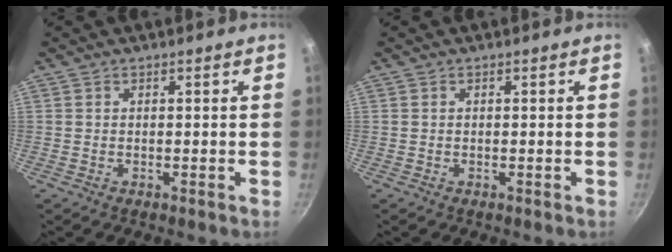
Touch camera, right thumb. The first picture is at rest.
{"total": 0.0}